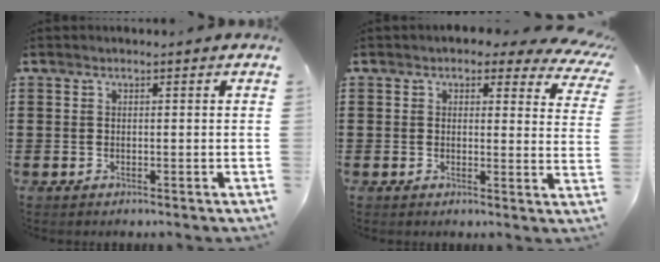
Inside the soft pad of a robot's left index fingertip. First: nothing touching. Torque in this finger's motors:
{"motor_torque": [2.14, 0.00, -0.65, -0.21]}